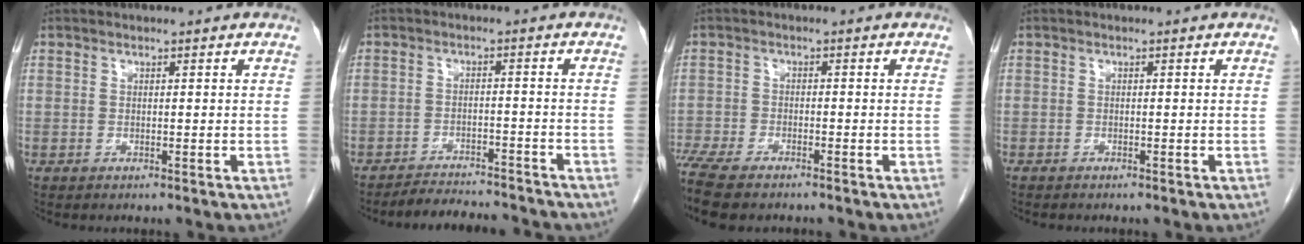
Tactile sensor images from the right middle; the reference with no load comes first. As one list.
[{"total": 8.9, "force": [-8.6, 1.2, 1.6], "torque": [-0.018, 0.003, -0.120]}, {"total": 10.8, "force": [-8.5, 3.3, 5.7], "torque": [-0.122, -0.011, -0.140]}, {"total": 0.9, "force": [-0.8, 0.2, 0.4], "torque": [-0.006, -0.001, -0.008]}]